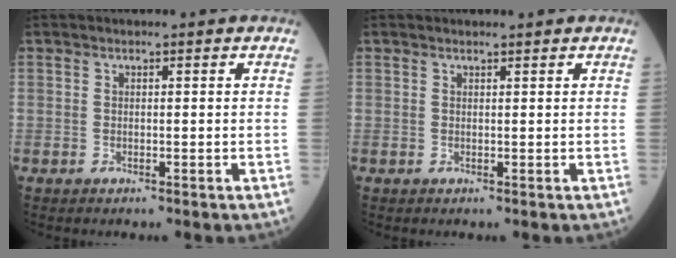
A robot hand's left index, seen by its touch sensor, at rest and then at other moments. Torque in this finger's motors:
{"motor_torque": [0.18, -0.09, 0.02, -0.01]}